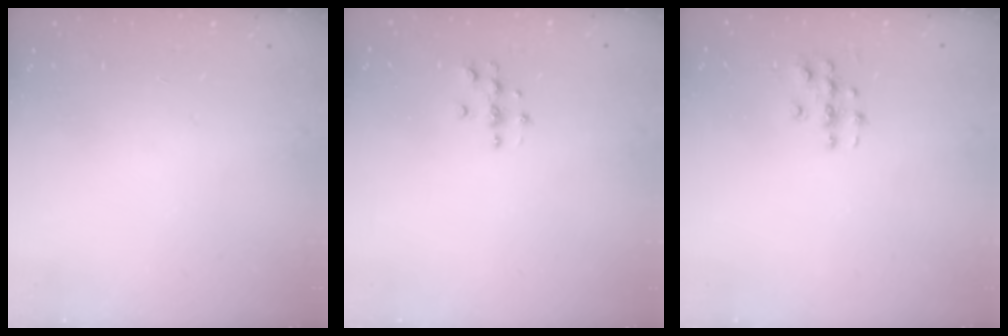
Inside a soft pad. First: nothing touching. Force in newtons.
{"total": 3.7, "press": 3.7, "slide": 0.5}
{"total": 3.6, "press": 3.6, "slide": 0.3}